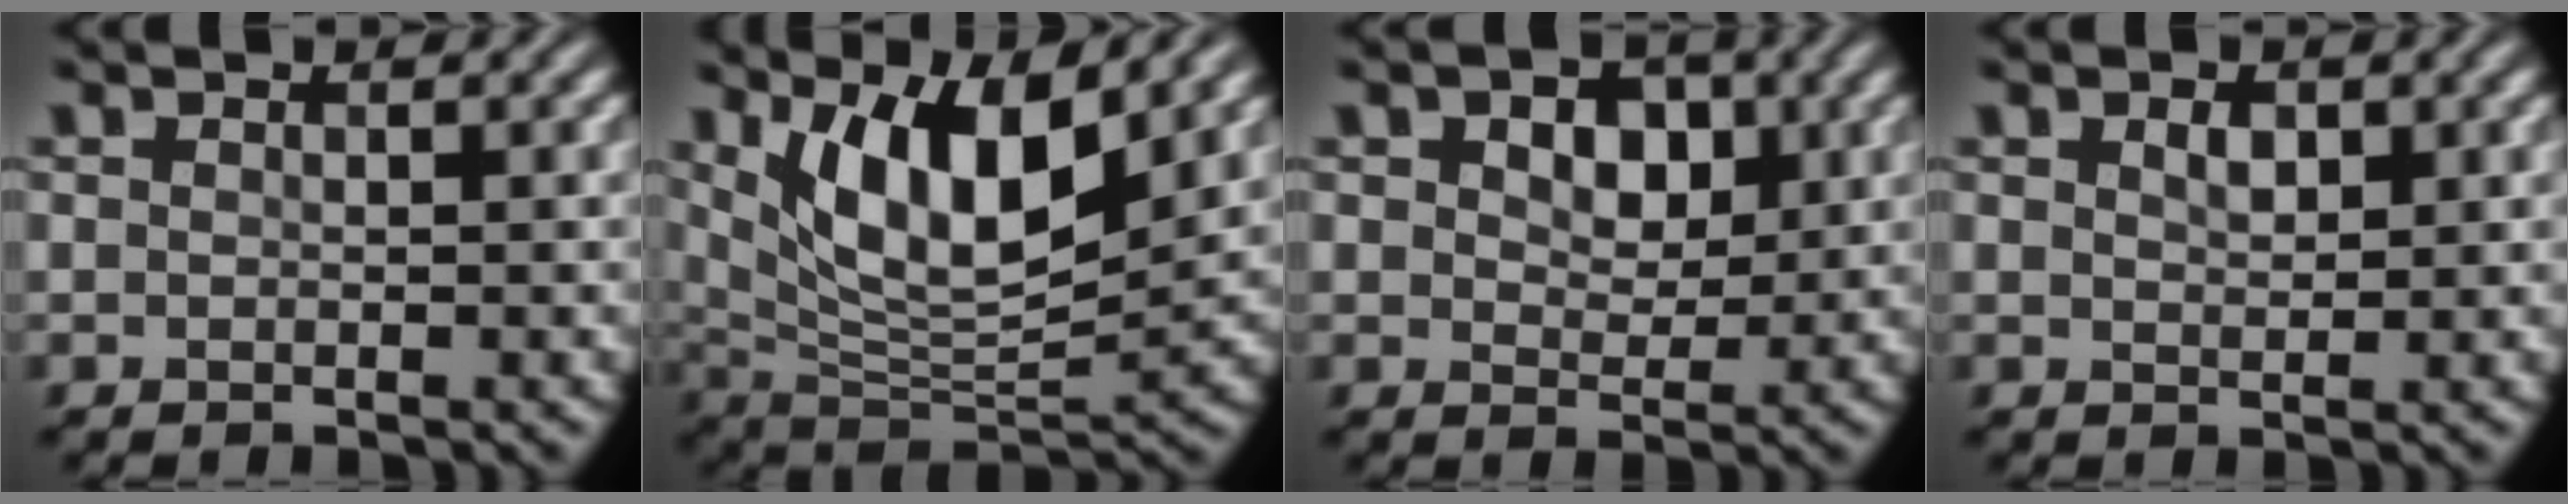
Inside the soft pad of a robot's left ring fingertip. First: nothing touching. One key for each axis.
{"total": 9.1, "fx": 3.8, "fy": 3.5, "fz": 7.4, "tx": -0.133, "ty": -0.018, "tz": 0.072}
{"total": 4.8, "fx": 1.8, "fy": 3.2, "fz": 3.2, "tx": -0.045, "ty": 0.008, "tz": 0.008}
{"total": 1.4, "fx": 0.7, "fy": 0.8, "fz": 0.9, "tx": -0.015, "ty": 0.001, "tz": 0.014}